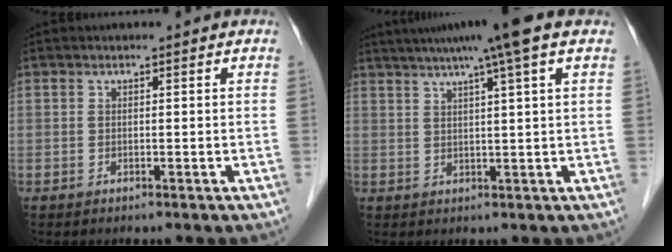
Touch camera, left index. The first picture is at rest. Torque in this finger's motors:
{"motor_torque": [1.06, -1.08, 0.70, 0.18]}